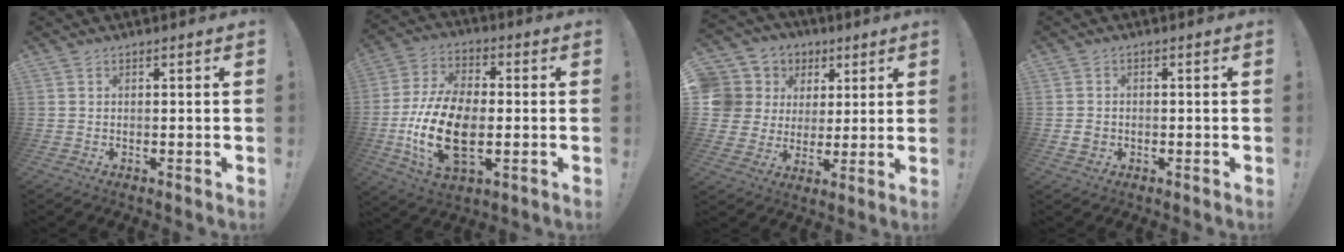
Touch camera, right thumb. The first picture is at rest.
{"total": 19.5, "force": [-4.1, 11.4, 15.2], "torque": [-0.299, 0.010, -0.065]}
{"total": 11.3, "force": [3.7, 10.1, 3.3], "torque": [-0.058, -0.013, 0.088]}
{"total": 2.7, "force": [-0.6, 2.3, 1.4], "torque": [-0.022, 0.008, -0.009]}